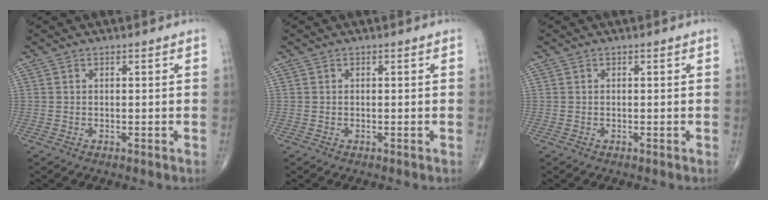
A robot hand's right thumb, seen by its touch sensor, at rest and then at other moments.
{"total": 0.0}
{"total": 0.0}